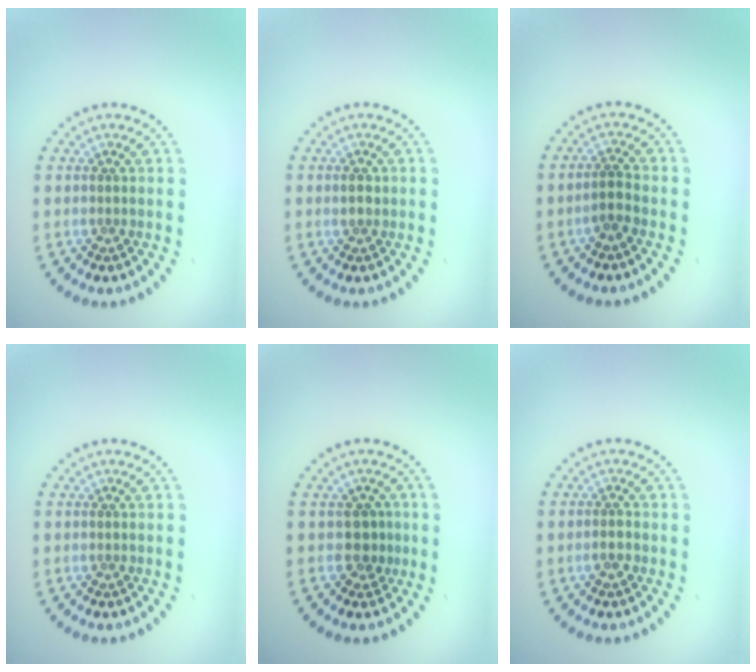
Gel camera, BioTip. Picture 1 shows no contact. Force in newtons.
{"total": 1.1, "press": 1.0, "slide": 0.2}
{"total": 1.6, "press": 1.3, "slide": 0.9}
{"total": 0.0}
{"total": 1.7, "press": 1.3, "slide": 1.1}
{"total": 1.2, "press": 1.0, "slide": 0.6}